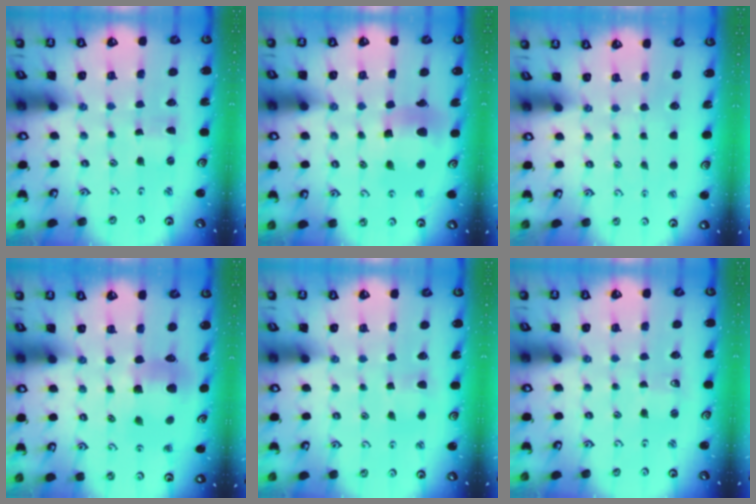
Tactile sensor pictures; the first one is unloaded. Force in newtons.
{"total": 11.8, "press": 11.7, "slide": 1.6}
{"total": 0.0}
{"total": 7.5, "press": 7.5, "slide": 1.0}
{"total": 3.0, "press": 3.0, "slide": 0.5}
{"total": 1.4, "press": 1.4, "slide": 0.1}